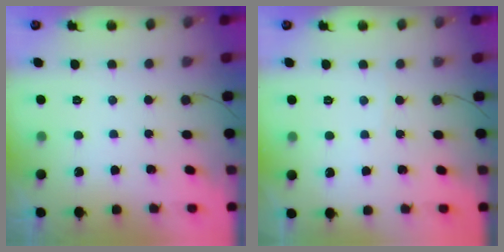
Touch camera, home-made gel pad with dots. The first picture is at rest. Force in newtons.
{"total": 2.3, "press": 2.2, "slide": 0.3}